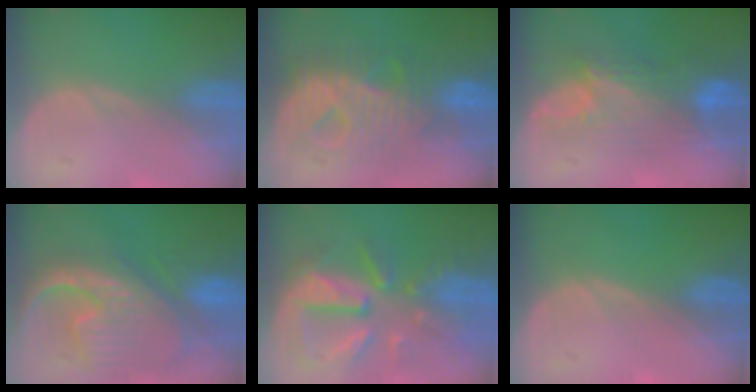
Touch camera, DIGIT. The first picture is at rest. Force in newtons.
{"total": 9.8, "press": 9.8, "slide": 0.6}
{"total": 9.6, "press": 8.1, "slide": 5.1}
{"total": 12.6, "press": 10.8, "slide": 6.5}
{"total": 10.6, "press": 9.4, "slide": 4.9}
{"total": 0.0}